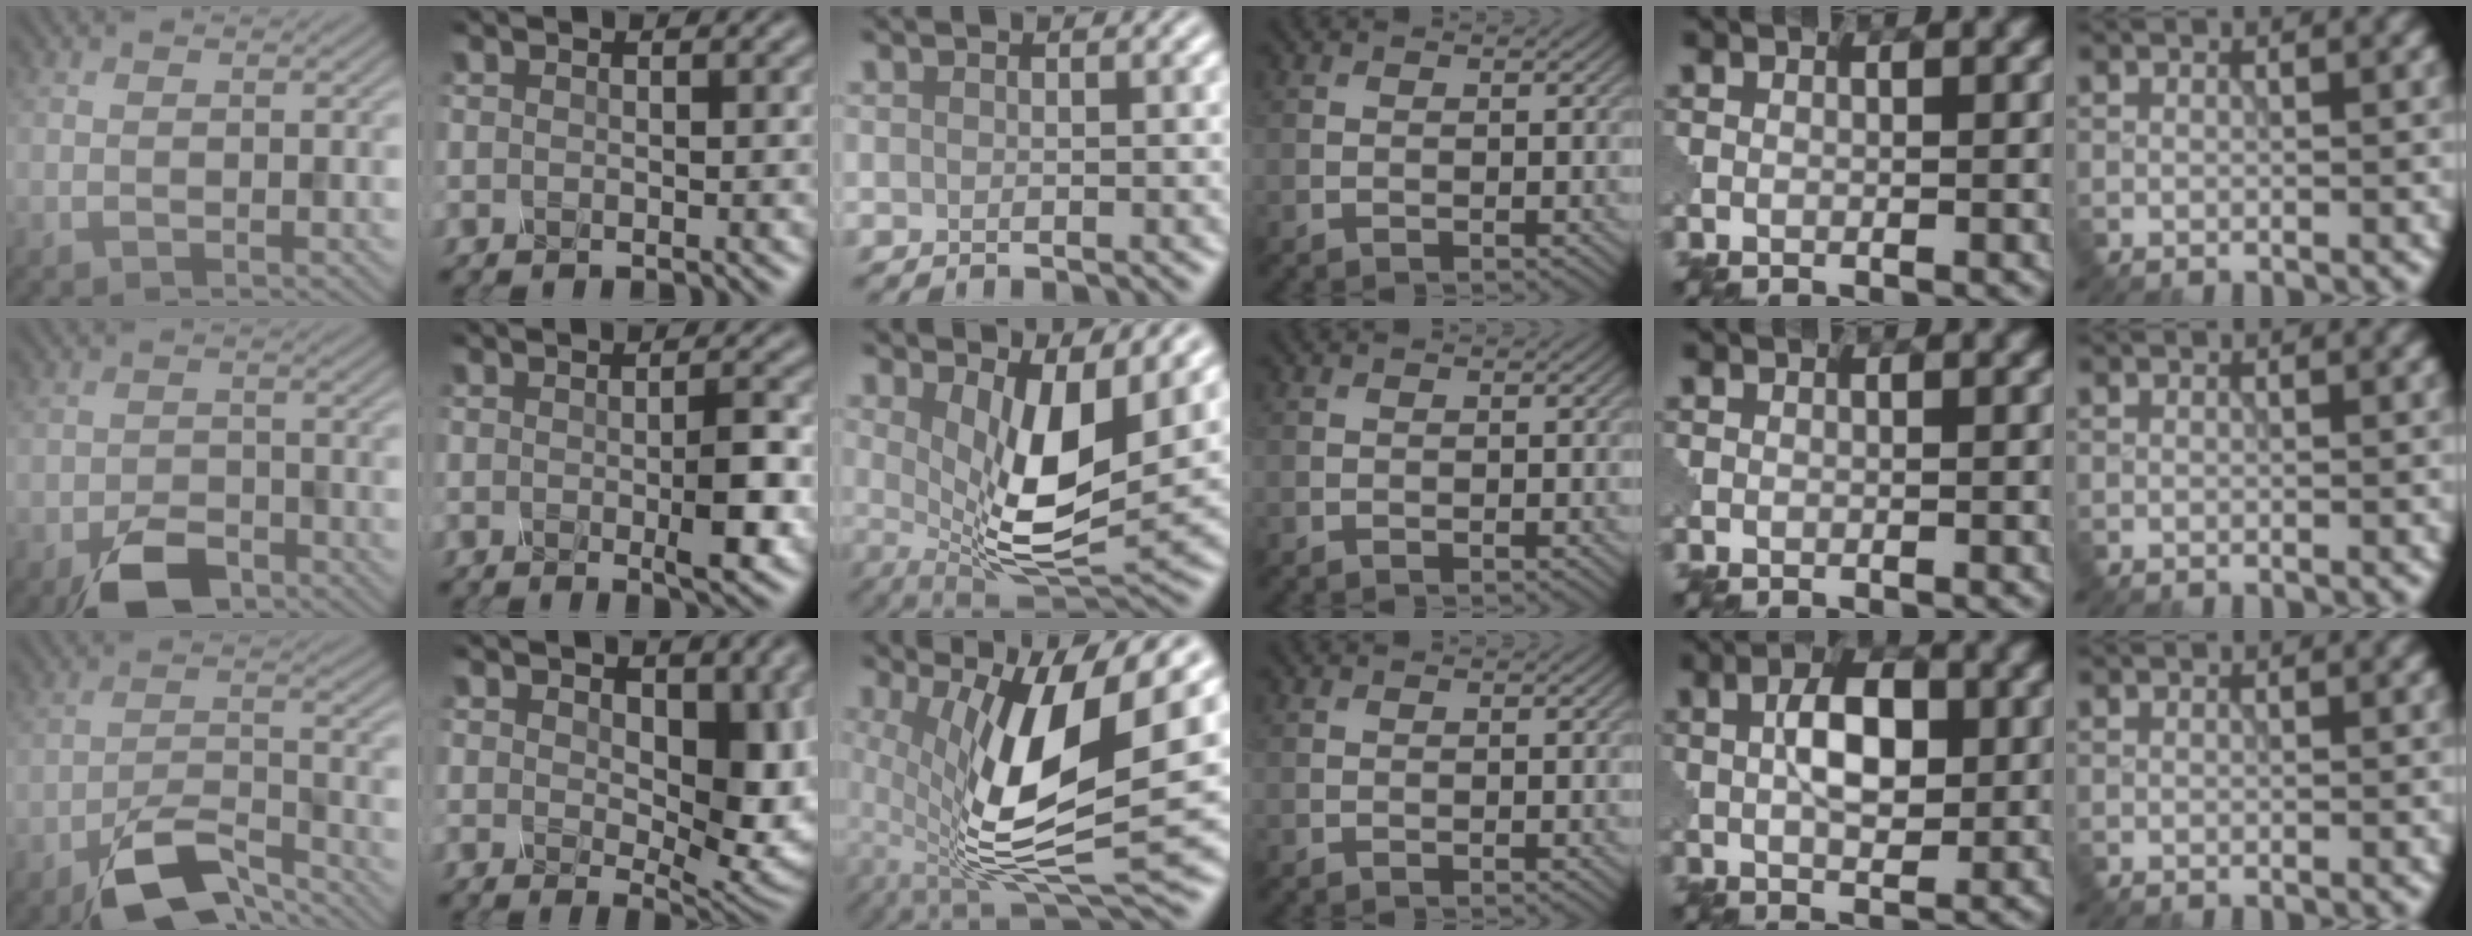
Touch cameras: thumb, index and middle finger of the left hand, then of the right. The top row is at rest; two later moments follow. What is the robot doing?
{"motion": "press", "object": "mechanical pencil"}